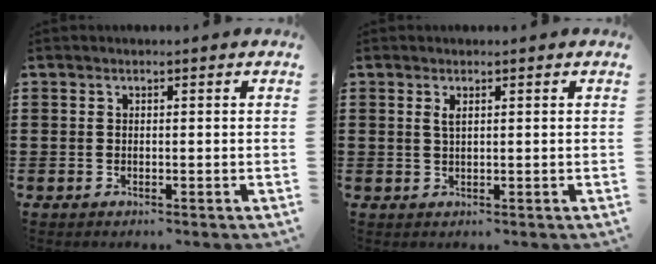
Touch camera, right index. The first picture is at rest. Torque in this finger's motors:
{"motor_torque": [0.05, -0.03, 0.02, 0.05]}